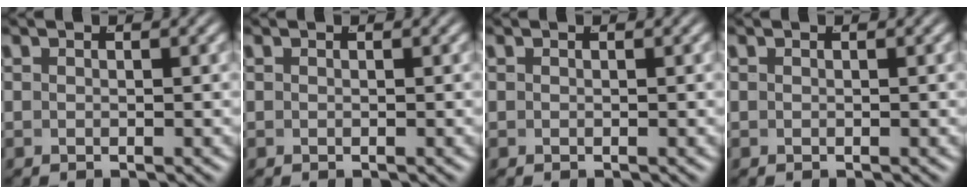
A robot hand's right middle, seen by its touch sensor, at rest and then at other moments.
{"total": 0.0}
{"total": 0.0}
{"total": 0.0}